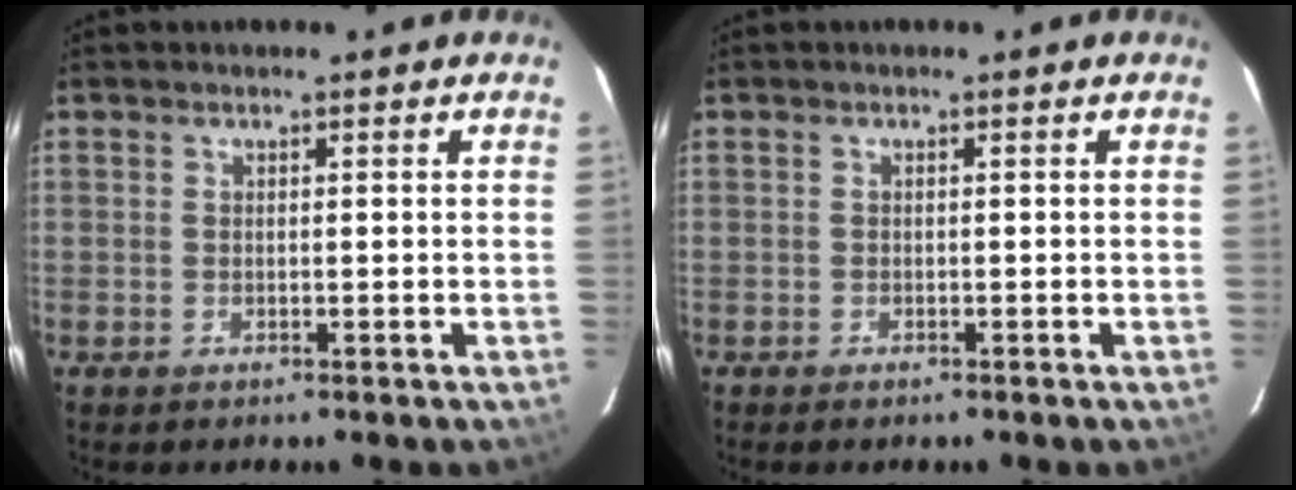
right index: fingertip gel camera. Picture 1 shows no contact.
{"total": 1.0, "force": [-0.8, 0.4, 0.4], "torque": [-0.010, -0.002, -0.014]}